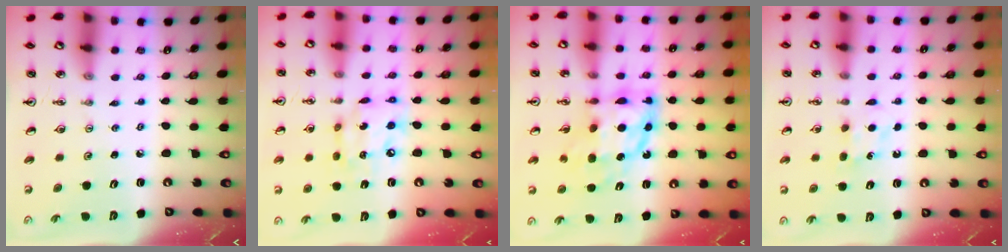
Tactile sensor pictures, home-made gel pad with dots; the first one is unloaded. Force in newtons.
{"total": 11.9, "press": 11.9, "slide": 1.3}
{"total": 12.0, "press": 12.0, "slide": 0.9}
{"total": 4.7, "press": 4.6, "slide": 0.6}